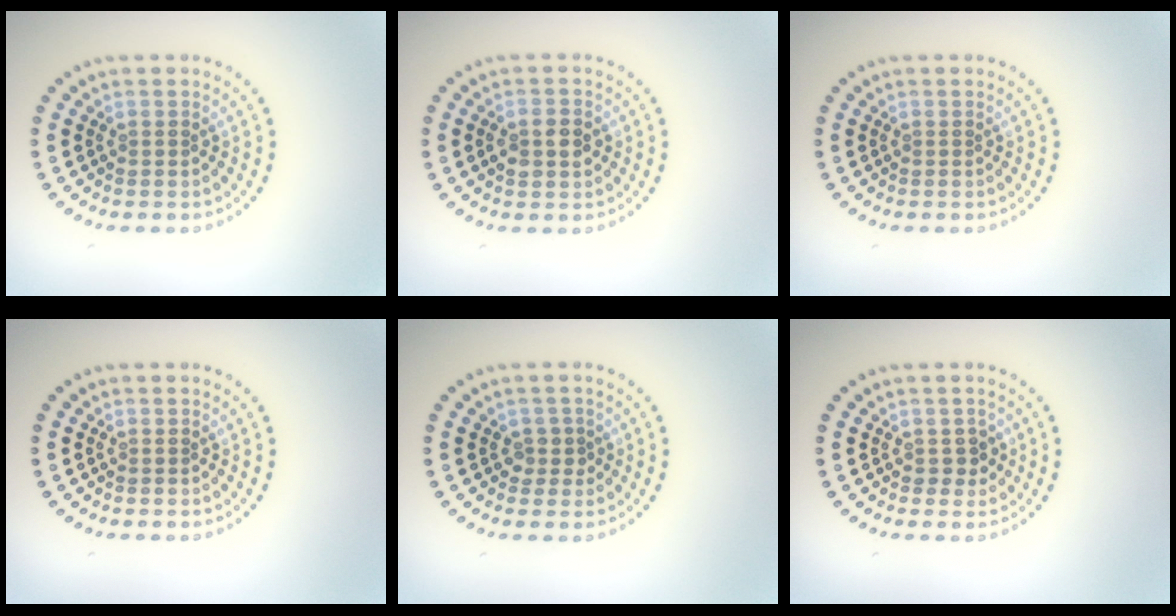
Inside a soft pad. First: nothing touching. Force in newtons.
{"total": 3.0, "press": 3.0, "slide": 0.2}
{"total": 0.0}
{"total": 0.0}
{"total": 1.3, "press": 1.1, "slide": 0.7}
{"total": 1.2, "press": 1.1, "slide": 0.6}